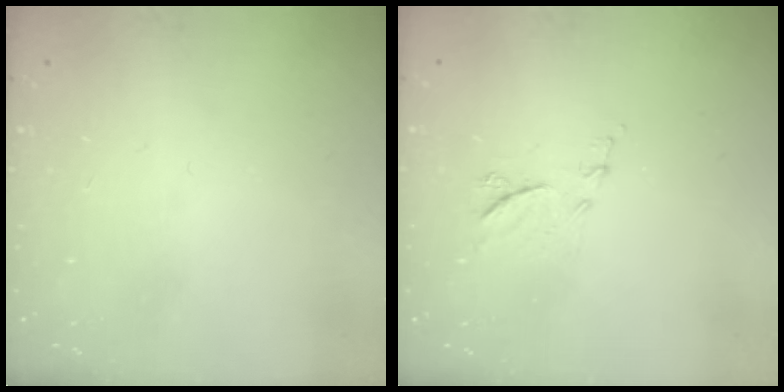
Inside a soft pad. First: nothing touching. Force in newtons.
{"total": 6.9, "press": 6.9, "slide": 0.5}